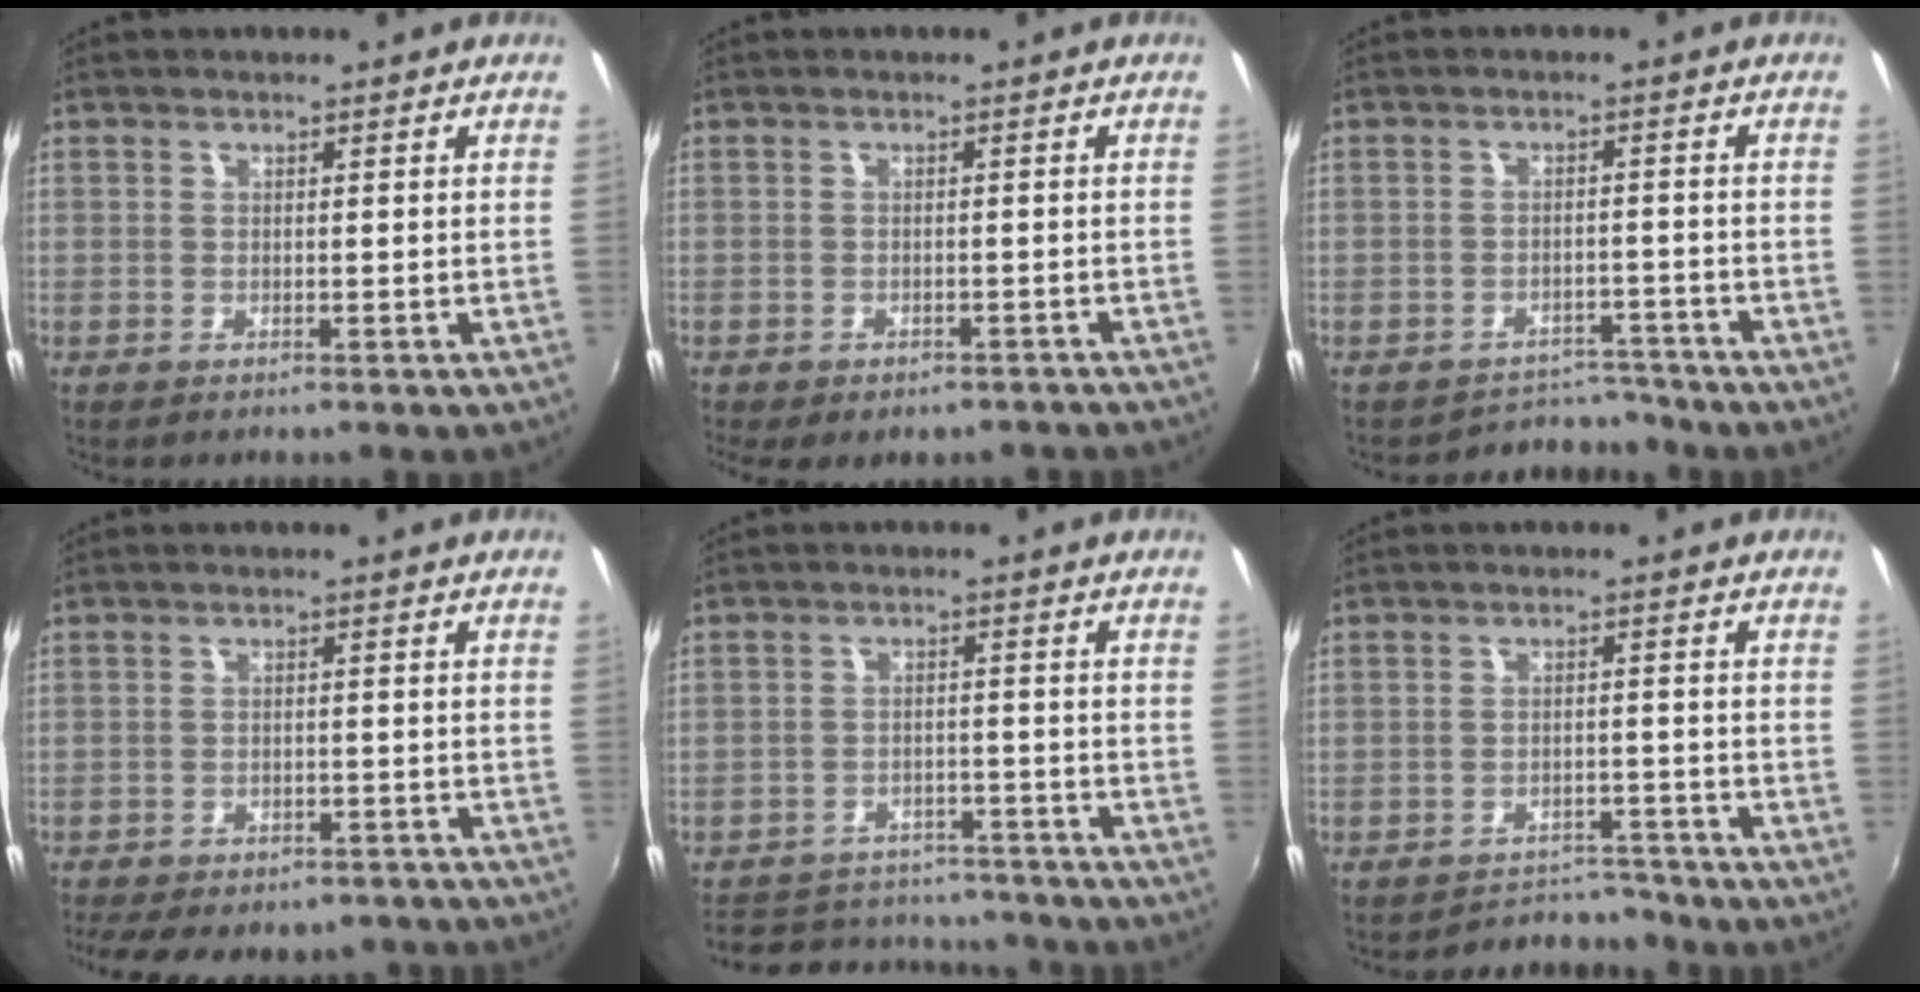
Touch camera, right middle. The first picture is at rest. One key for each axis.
{"total": 6.9, "fx": -5.4, "fy": 3.0, "fz": 3.1, "tx": -0.067, "ty": -0.023, "tz": -0.066}
{"total": 5.8, "fx": -5.5, "fy": 1.7, "fz": -0.9, "tx": 0.013, "ty": 0.015, "tz": -0.080}
{"total": 13.6, "fx": -11.2, "fy": 5.4, "fz": 5.7, "tx": -0.131, "ty": -0.018, "tz": -0.144}
{"total": 14.5, "fx": -12.1, "fy": 6.9, "fz": 4.0, "tx": -0.104, "ty": 0.035, "tz": -0.153}
{"total": 6.8, "fx": -6.6, "fy": 1.4, "fz": -0.3, "tx": -0.003, "ty": 0.013, "tz": -0.098}